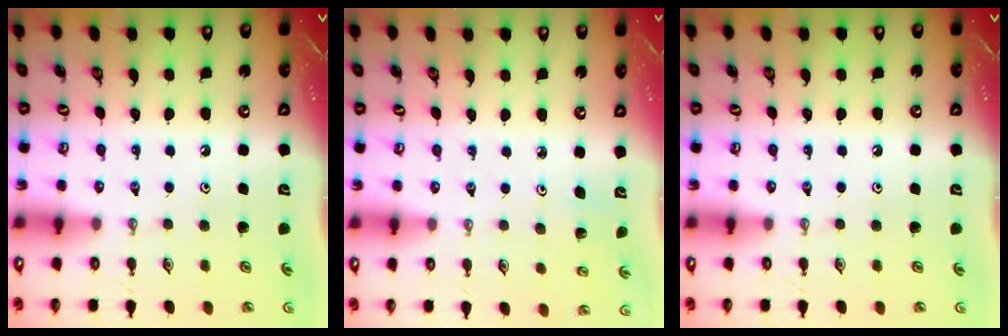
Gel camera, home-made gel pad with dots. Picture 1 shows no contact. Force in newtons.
{"total": 1.0, "press": 1.0, "slide": 0.1}
{"total": 0.0}